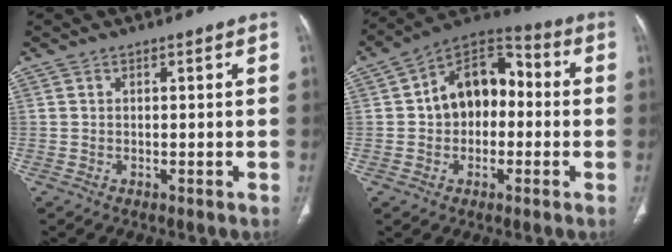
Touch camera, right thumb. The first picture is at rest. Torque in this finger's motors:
{"motor_torque": [-0.33, 0.54, 0.88, 0.12, 0.17]}